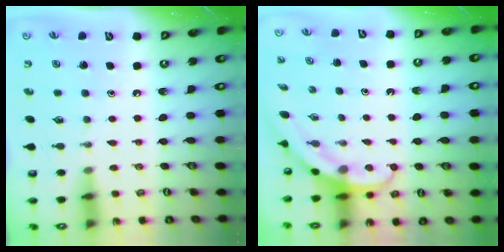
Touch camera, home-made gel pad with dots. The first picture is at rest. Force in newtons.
{"total": 3.8, "press": 3.8, "slide": 0.3}